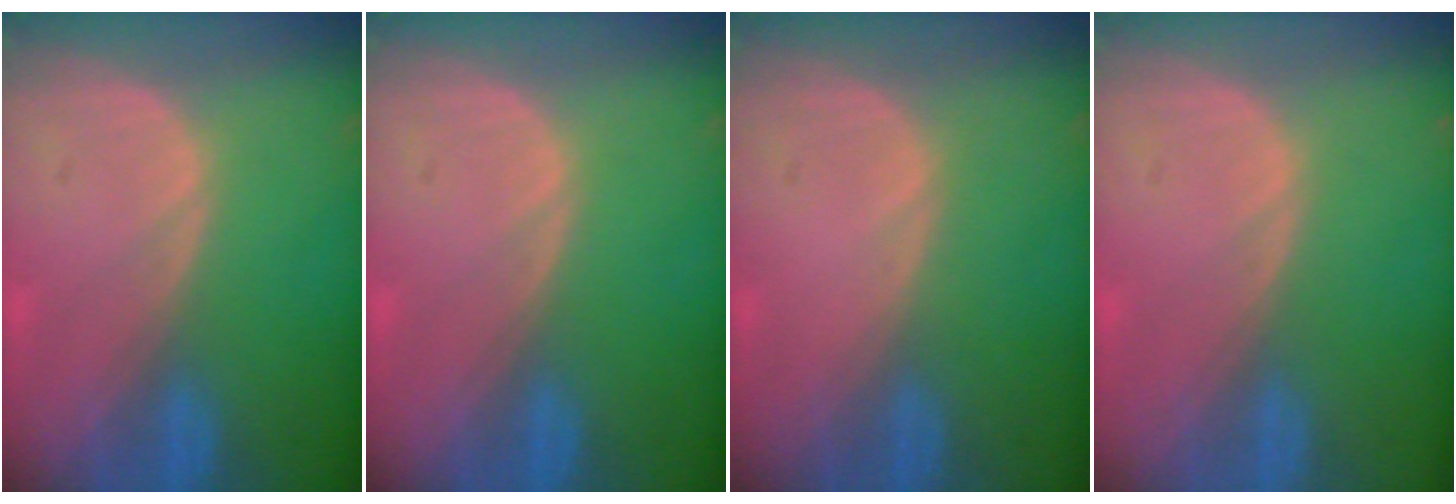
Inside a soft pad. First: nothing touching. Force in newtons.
{"total": 0.0}
{"total": 0.0}
{"total": 0.0}